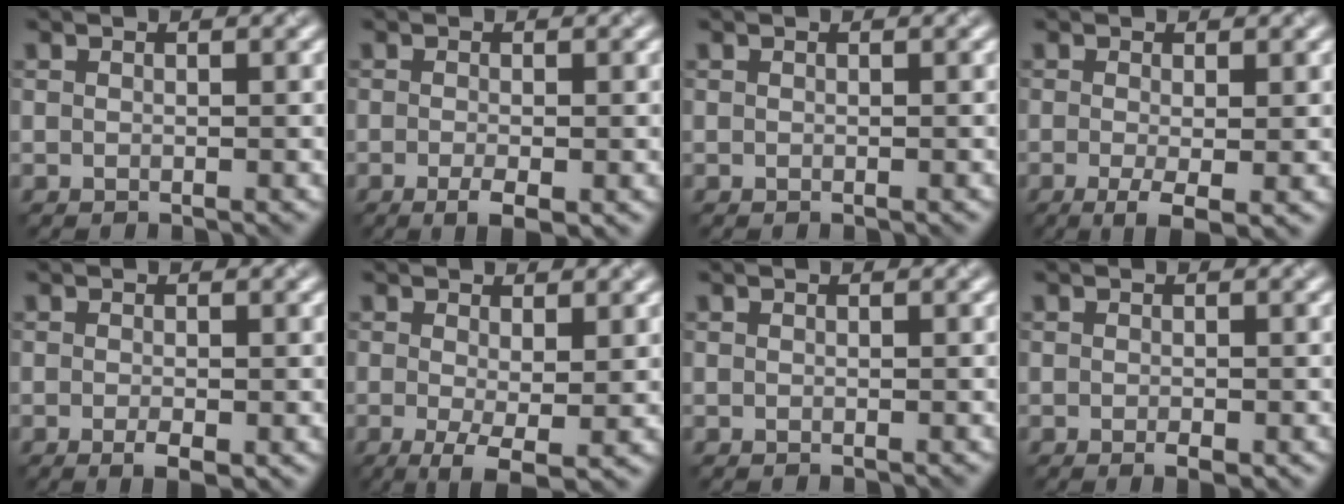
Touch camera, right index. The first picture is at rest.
{"total": 2.2, "force": [-0.9, 0.5, 1.9], "torque": [-0.034, -0.007, -0.015]}
{"total": 0.0}
{"total": 3.1, "force": [-0.8, 0.7, 2.9], "torque": [-0.056, -0.011, -0.015]}
{"total": 1.8, "force": [-0.6, 0.5, 1.6], "torque": [-0.027, -0.005, -0.008]}
{"total": 4.0, "force": [-0.7, 1.1, 3.8], "torque": [-0.072, -0.014, -0.010]}
{"total": 0.0}
{"total": 1.1, "force": [-0.5, 0.4, 0.9], "torque": [-0.015, -0.002, -0.005]}